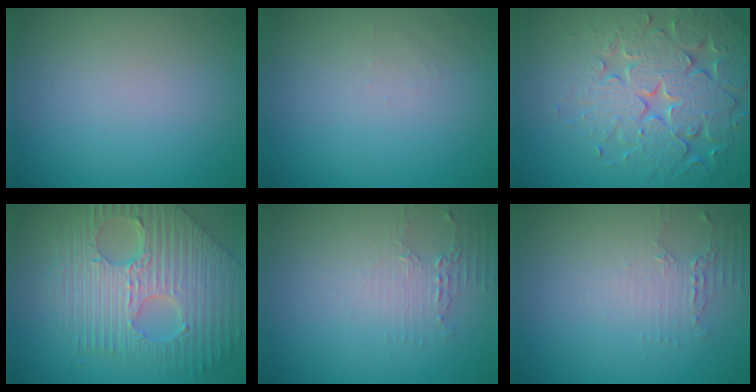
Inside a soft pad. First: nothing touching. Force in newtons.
{"total": 0.7, "press": 0.7, "slide": 0.1}
{"total": 7.7, "press": 7.6, "slide": 1.6}
{"total": 10.2, "press": 7.0, "slide": 7.4}
{"total": 2.0, "press": 1.5, "slide": 1.3}
{"total": 2.0, "press": 1.4, "slide": 1.5}